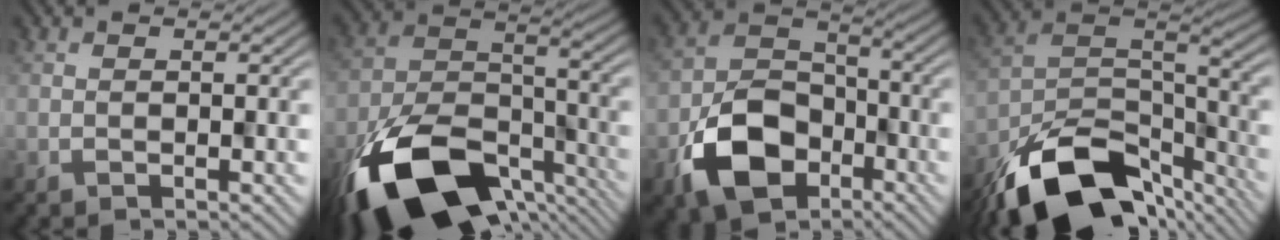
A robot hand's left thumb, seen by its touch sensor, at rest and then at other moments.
{"total": 17.9, "force": [-11.4, 8.7, 10.7], "torque": [-0.225, -0.049, -0.172]}
{"total": 10.3, "force": [-5.0, 6.8, 6.0], "torque": [-0.126, -0.011, -0.101]}
{"total": 16.3, "force": [-11.4, 7.2, 9.1], "torque": [-0.204, -0.030, -0.173]}